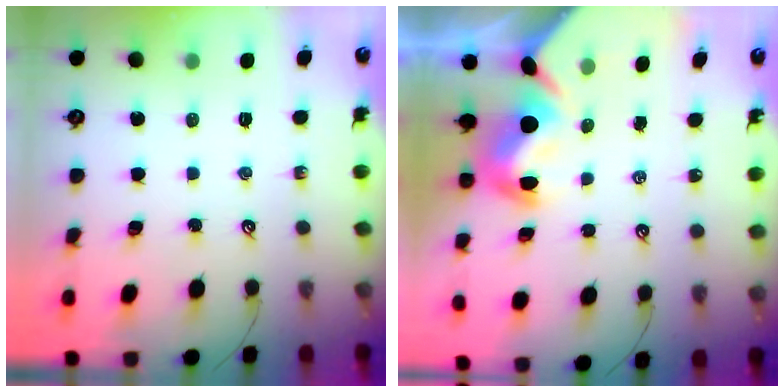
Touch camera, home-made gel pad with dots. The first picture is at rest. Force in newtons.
{"total": 7.2, "press": 7.2, "slide": 0.8}